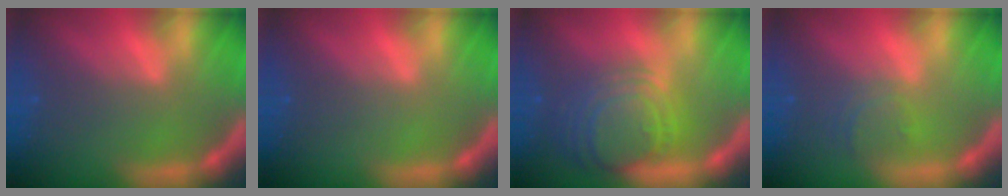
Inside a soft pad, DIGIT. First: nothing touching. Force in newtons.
{"total": 0.0}
{"total": 9.1}
{"total": 2.4}